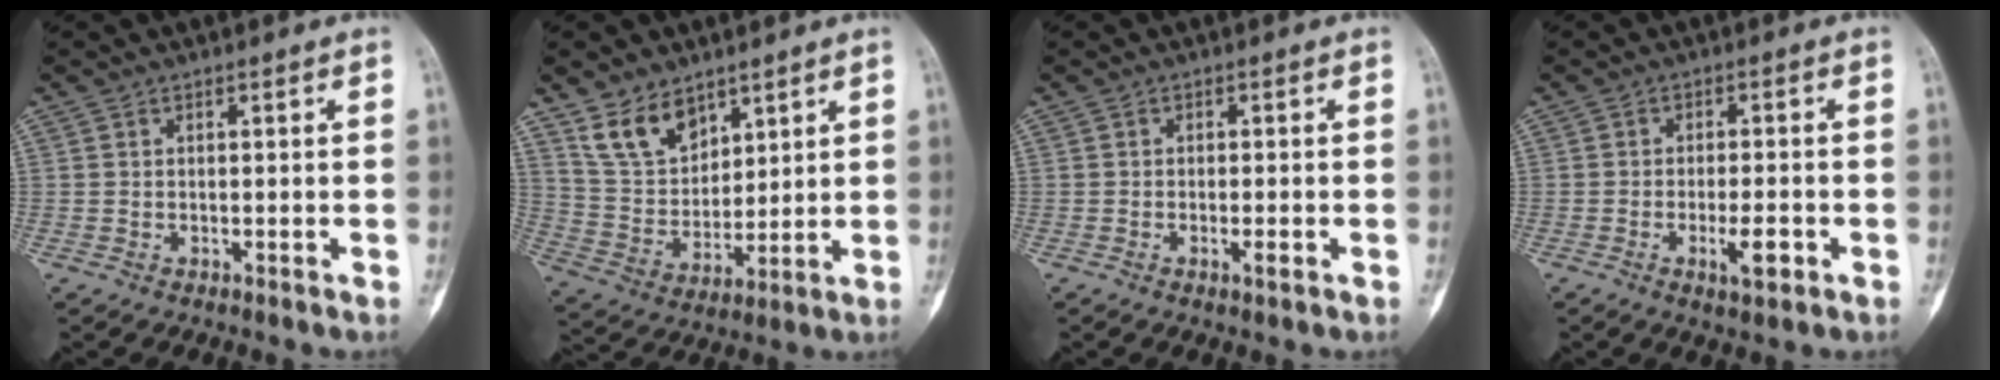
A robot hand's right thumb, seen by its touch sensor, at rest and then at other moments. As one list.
[{"total": 10.6, "force": [7.2, 6.5, 4.5], "torque": [-0.062, -0.038, 0.149]}, {"total": 1.9, "force": [-0.7, 0.5, 1.7], "torque": [-0.031, -0.001, -0.012]}, {"total": 5.1, "force": [-1.9, 1.7, 4.4], "torque": [-0.072, 0.002, -0.027]}]